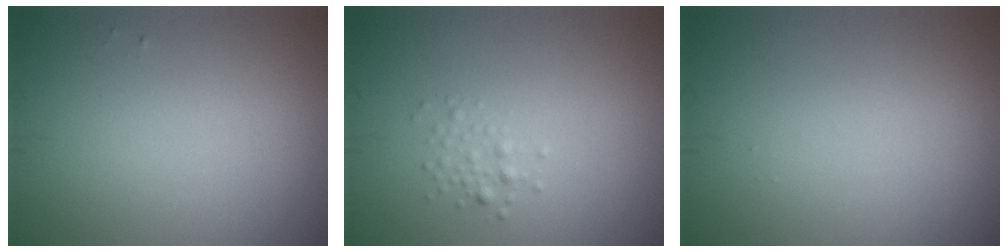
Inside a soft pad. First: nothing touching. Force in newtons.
{"total": 1.2, "press": 1.2, "slide": 0.1}
{"total": 0.0}